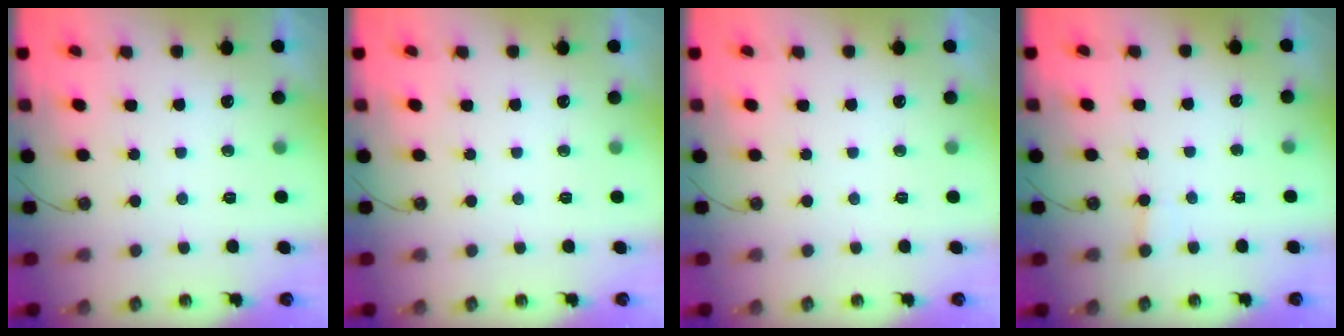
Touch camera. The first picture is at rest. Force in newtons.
{"total": 0.0}
{"total": 0.0}
{"total": 1.9, "press": 1.9, "slide": 0.3}